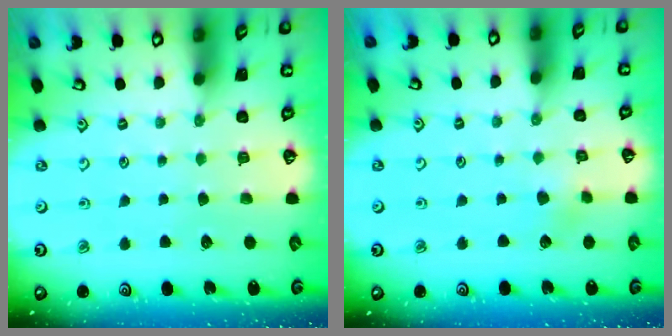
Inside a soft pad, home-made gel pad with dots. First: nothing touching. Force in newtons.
{"total": 2.5, "press": 2.5, "slide": 0.4}